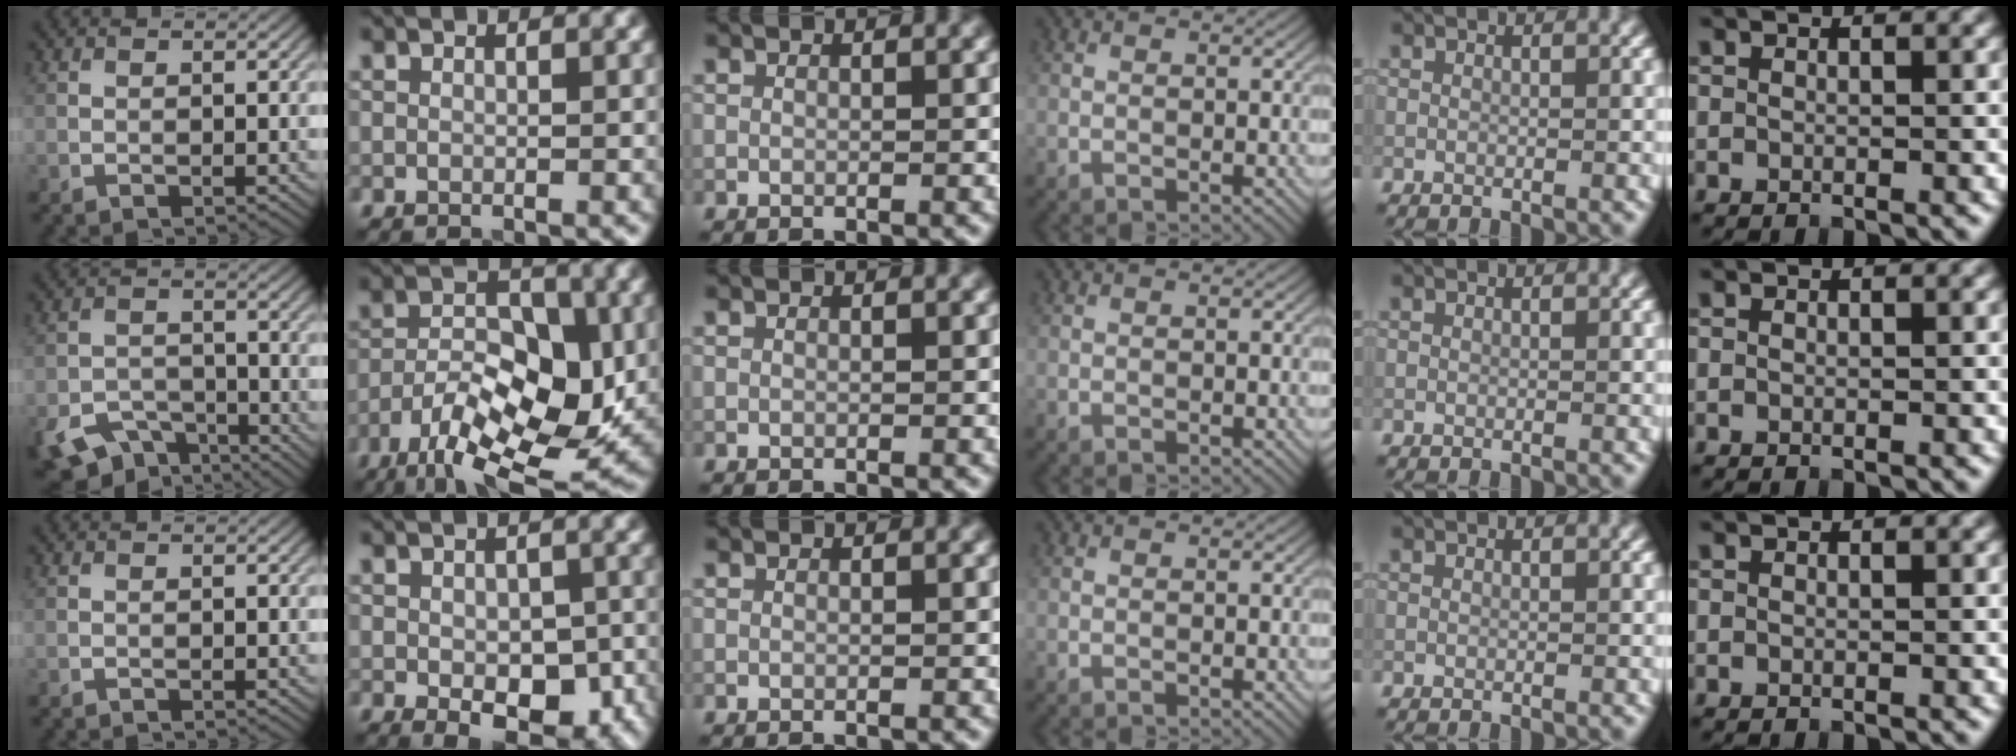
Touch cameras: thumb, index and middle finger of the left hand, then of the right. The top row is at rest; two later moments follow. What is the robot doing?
{"motion": "lift_and_place", "object": "calculator"}